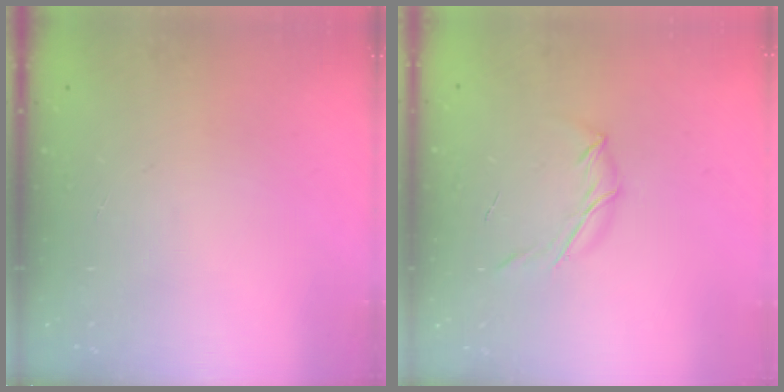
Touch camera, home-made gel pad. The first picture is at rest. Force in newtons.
{"total": 4.1, "press": 3.9, "slide": 1.0}